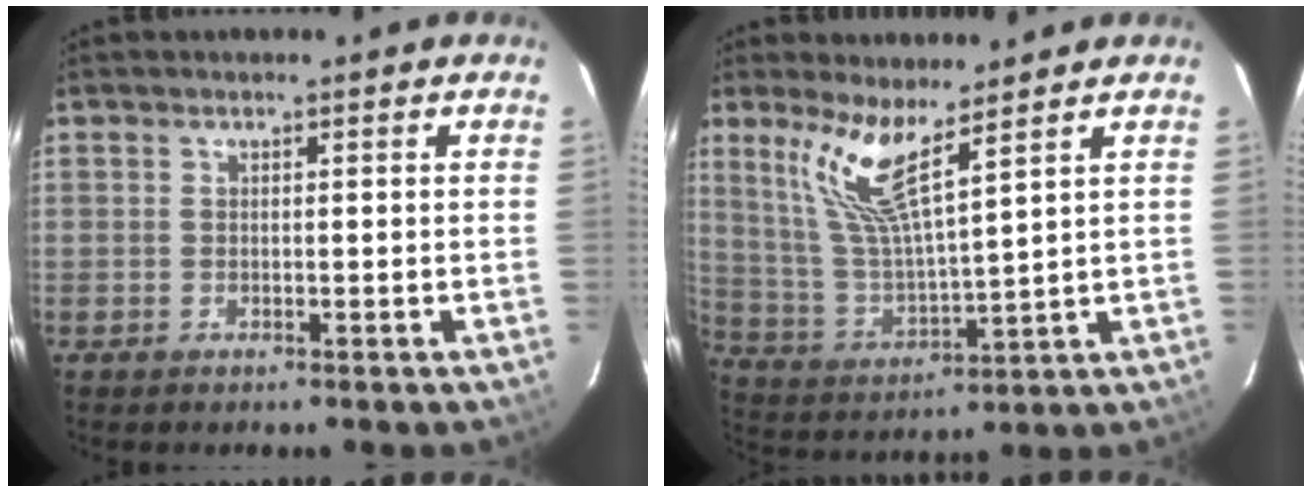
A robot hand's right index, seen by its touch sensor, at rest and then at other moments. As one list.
[{"total": 10.3, "force": [6.9, 1.0, 7.6], "torque": [-0.152, -0.003, 0.150]}]